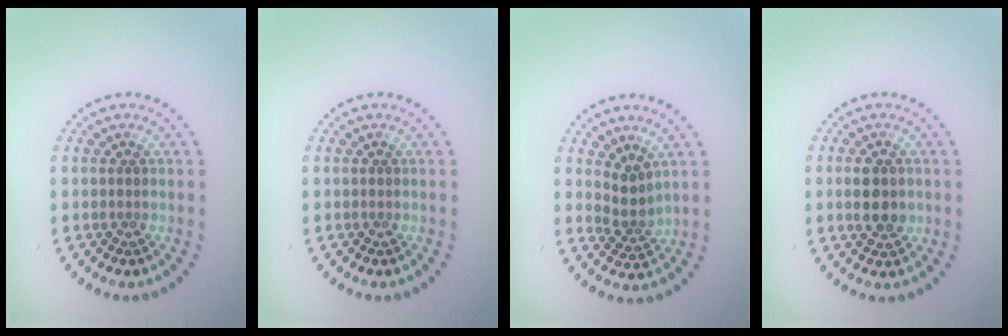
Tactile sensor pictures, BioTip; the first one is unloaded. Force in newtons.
{"total": 0.0}
{"total": 2.2, "press": 1.5, "slide": 1.6}
{"total": 3.1, "press": 3.1, "slide": 0.3}